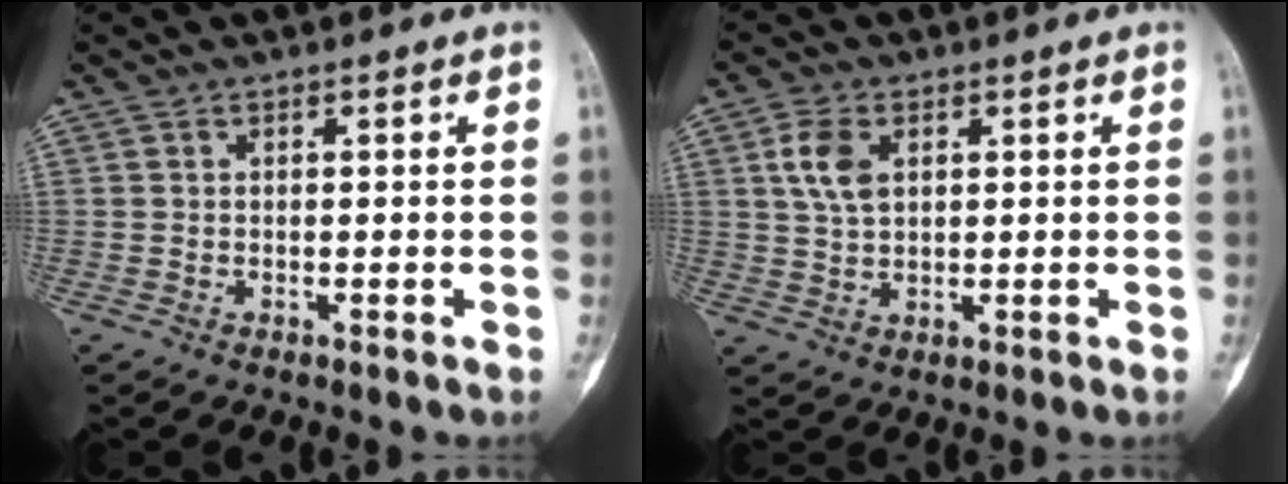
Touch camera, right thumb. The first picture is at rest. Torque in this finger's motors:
{"motor_torque": [0.81, 0.78, 0.20, -0.22, 0.22]}